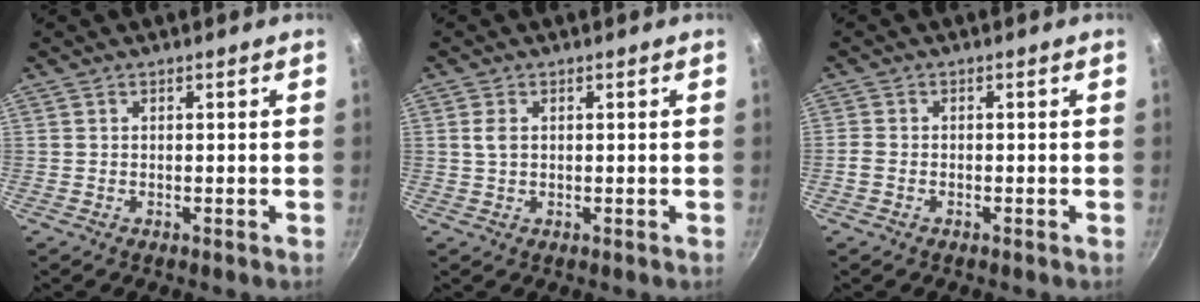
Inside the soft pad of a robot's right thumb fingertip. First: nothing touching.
{"total": 2.3, "force": [0.5, 1.5, 1.7], "torque": [-0.035, 0.000, 0.010]}
{"total": 1.8, "force": [-0.9, 1.2, 1.1], "torque": [-0.033, 0.007, -0.021]}